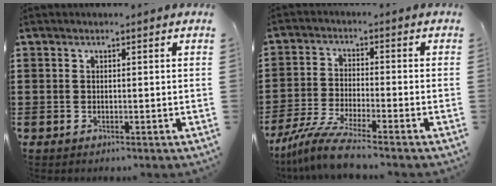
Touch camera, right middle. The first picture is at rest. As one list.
[{"total": 6.7, "force": [-5.7, -0.1, 3.5], "torque": [-0.088, -0.020, -0.114]}]